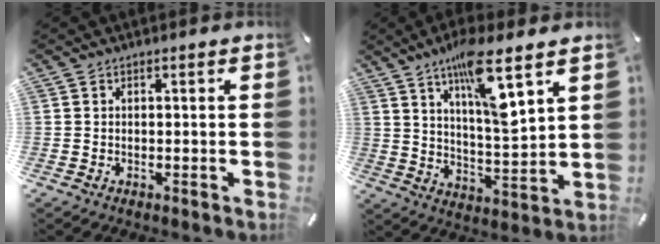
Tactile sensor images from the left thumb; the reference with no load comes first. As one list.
[{"total": 13.8, "force": [8.6, 2.9, 10.4], "torque": [-0.182, -0.045, 0.142]}]